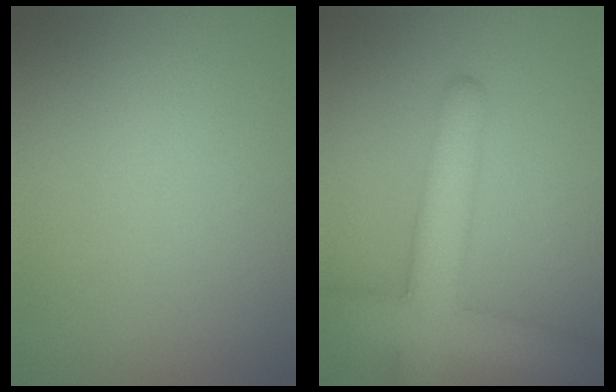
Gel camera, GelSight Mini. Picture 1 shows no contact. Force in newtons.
{"total": 6.6, "press": 6.6, "slide": 0.4}